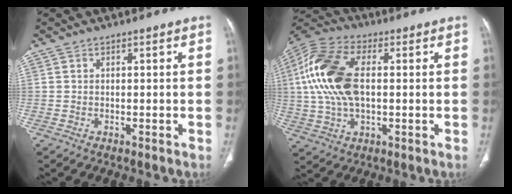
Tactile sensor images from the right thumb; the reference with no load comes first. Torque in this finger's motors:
{"motor_torque": [-0.33, 1.11, 1.61, -0.06, 0.52]}